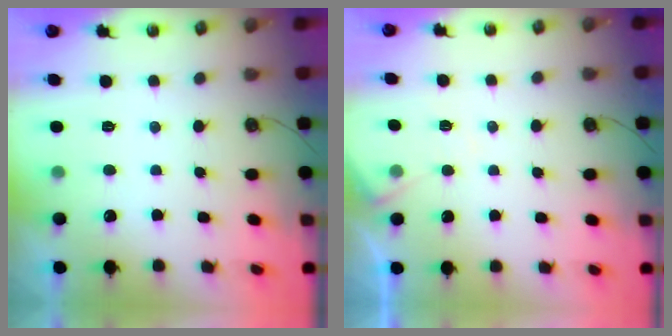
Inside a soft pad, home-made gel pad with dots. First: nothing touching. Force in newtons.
{"total": 5.6, "press": 5.6, "slide": 0.9}